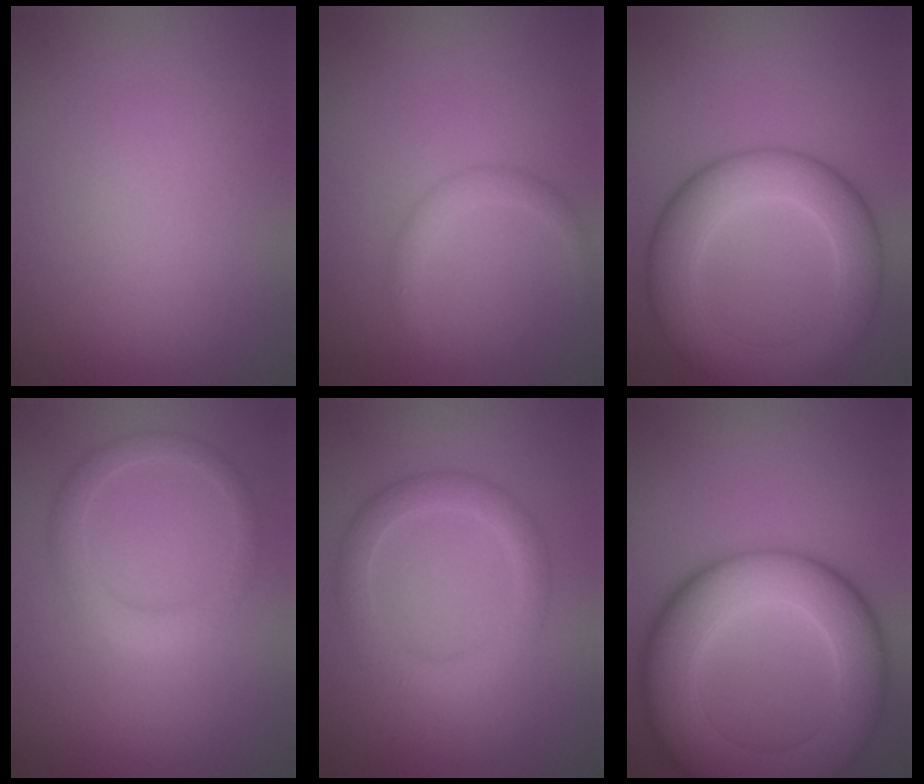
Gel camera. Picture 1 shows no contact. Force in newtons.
{"total": 1.7, "press": 1.7, "slide": 0.0}
{"total": 7.9, "press": 7.9, "slide": 0.3}
{"total": 2.4, "press": 2.4, "slide": 0.1}
{"total": 3.1, "press": 3.1, "slide": 0.1}
{"total": 11.6, "press": 11.6, "slide": 0.5}